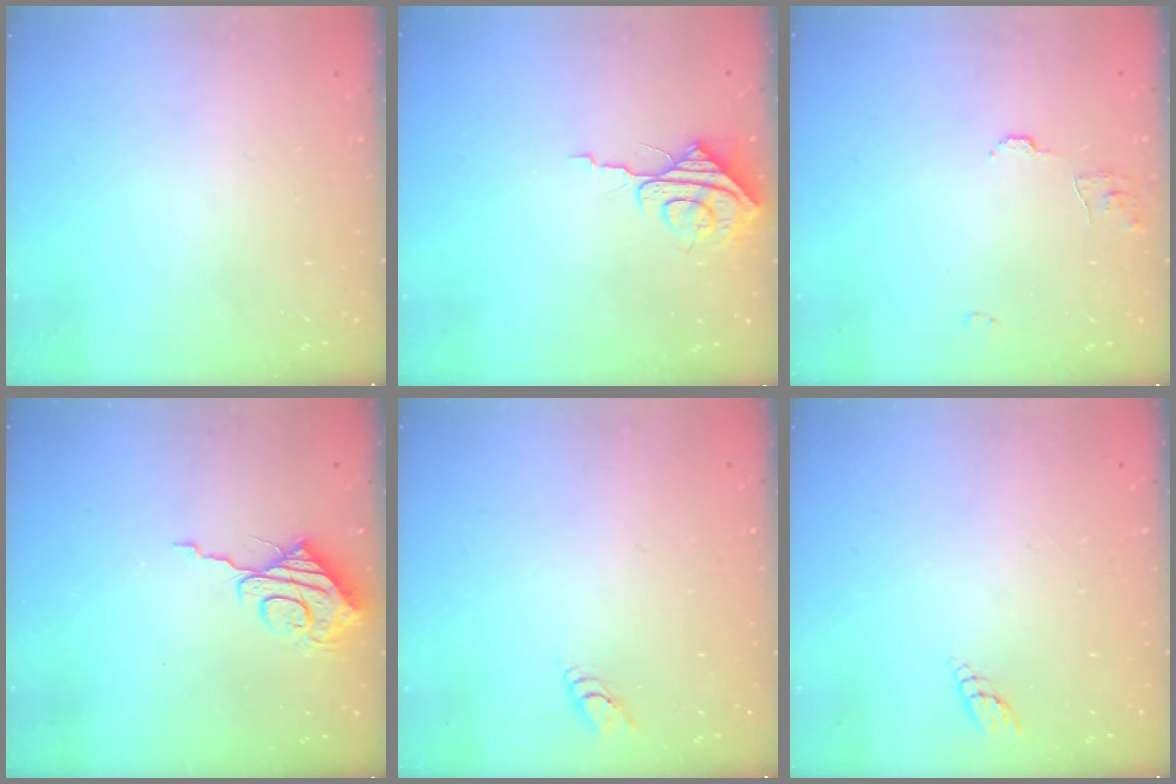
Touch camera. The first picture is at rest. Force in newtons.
{"total": 7.6, "press": 7.5, "slide": 0.7}
{"total": 8.0, "press": 8.0, "slide": 0.6}
{"total": 9.5, "press": 9.5, "slide": 0.3}
{"total": 2.6, "press": 2.6, "slide": 0.3}
{"total": 2.9, "press": 2.9, "slide": 0.3}